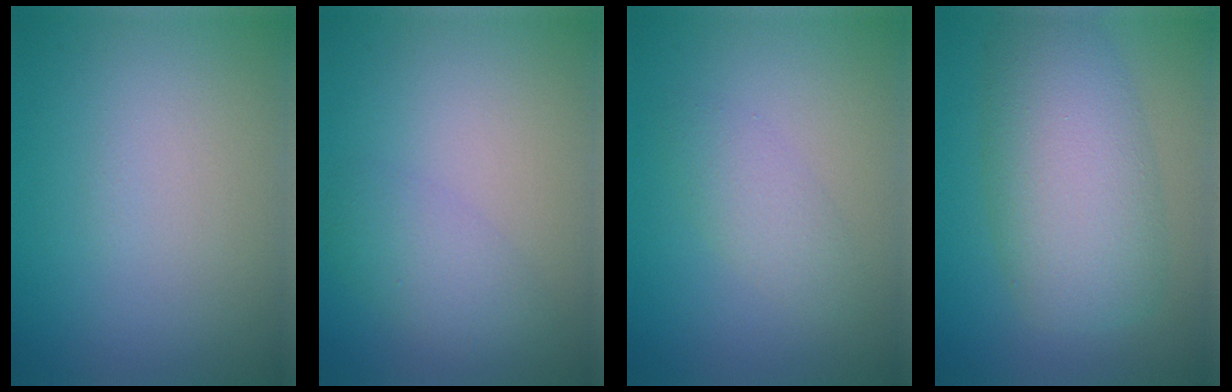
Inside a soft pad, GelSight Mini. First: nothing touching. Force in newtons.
{"total": 2.7, "press": 2.7, "slide": 0.1}
{"total": 2.0, "press": 2.0, "slide": 0.1}
{"total": 7.8, "press": 7.8, "slide": 0.2}